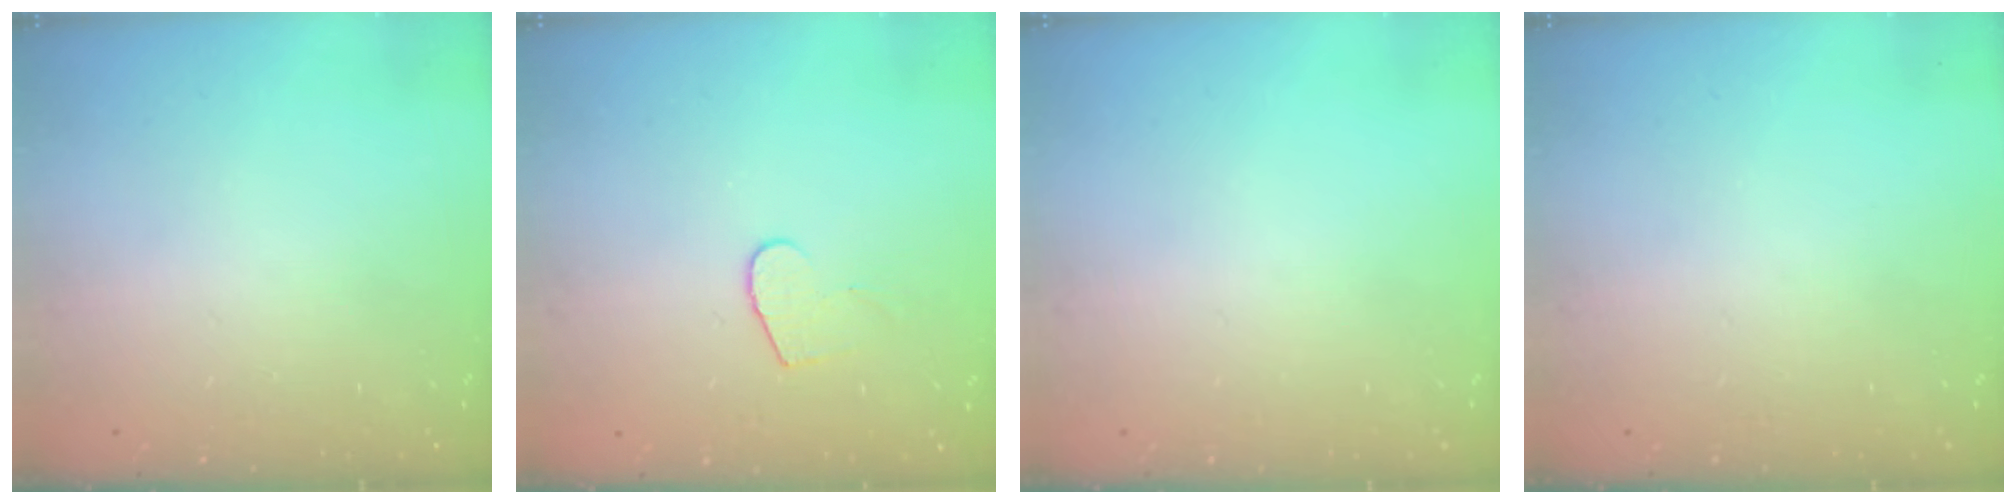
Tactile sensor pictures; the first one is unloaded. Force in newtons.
{"total": 5.8, "press": 5.8, "slide": 0.4}
{"total": 0.0}
{"total": 0.0}